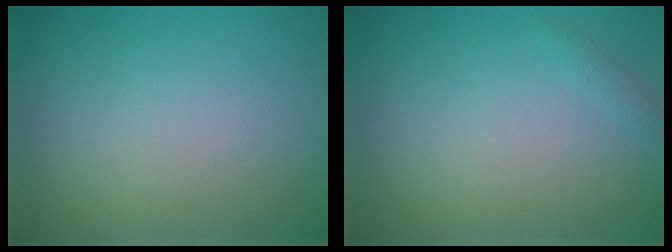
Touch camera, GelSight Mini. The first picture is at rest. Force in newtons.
{"total": 0.6, "press": 0.6, "slide": 0.0}